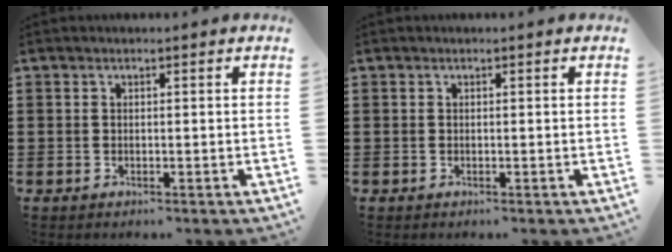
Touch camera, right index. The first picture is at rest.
{"total": 0.0}